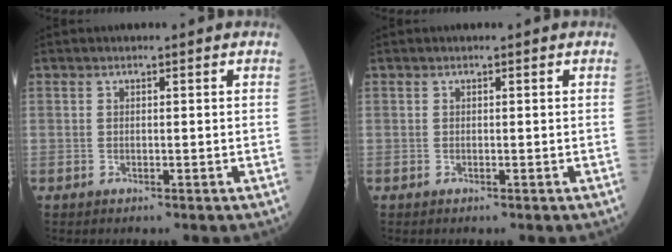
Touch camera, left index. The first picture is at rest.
{"total": 0.0}